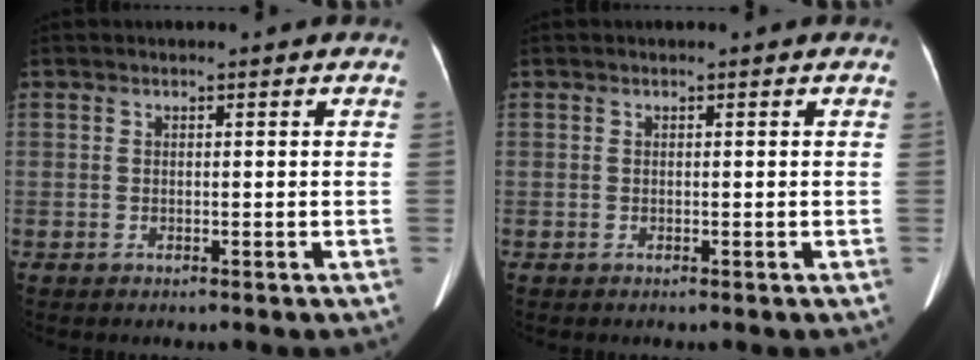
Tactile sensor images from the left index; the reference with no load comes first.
{"total": 0.0}